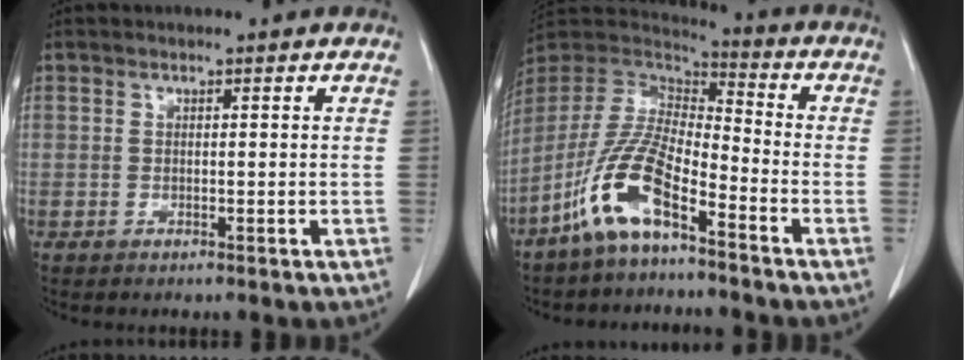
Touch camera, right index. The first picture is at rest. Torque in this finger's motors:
{"motor_torque": [1.30, -0.84, 0.44, 0.21]}